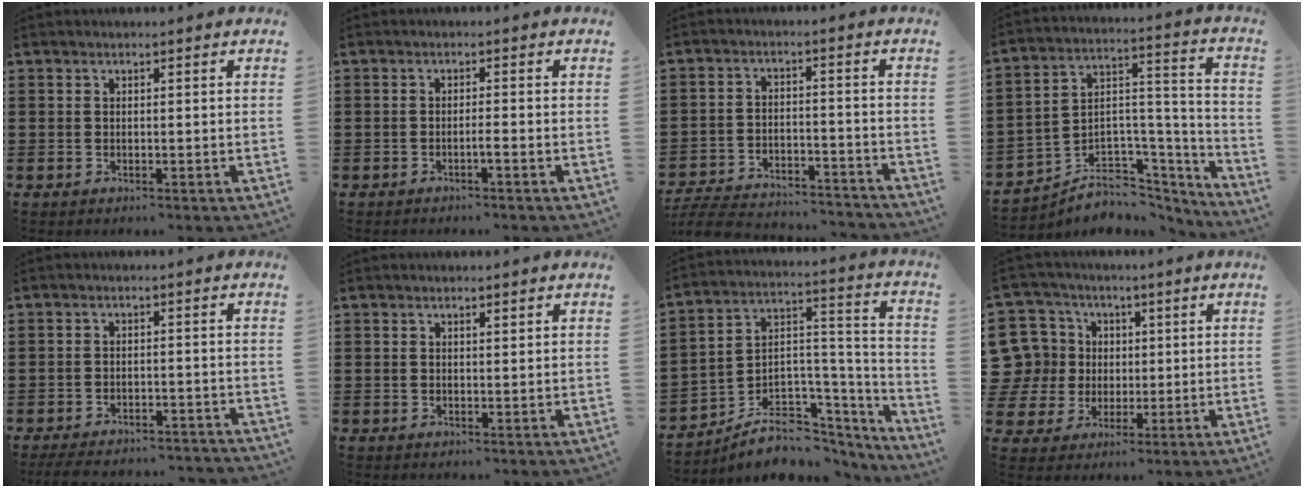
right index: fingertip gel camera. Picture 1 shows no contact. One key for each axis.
{"total": 1.3, "fx": -0.8, "fy": -0.2, "fz": 1.1, "tx": -0.018, "ty": -0.005, "tz": -0.013}
{"total": 6.4, "fx": -6.2, "fy": 0.8, "fz": 1.5, "tx": -0.037, "ty": 0.005, "tz": -0.123}
{"total": 4.4, "fx": -2.5, "fy": 3.6, "fz": 0.1, "tx": -0.016, "ty": -0.013, "tz": -0.045}
{"total": 3.5, "fx": -3.4, "fy": 0.2, "fz": 0.8, "tx": -0.021, "ty": -0.002, "tz": -0.071}
{"total": 0.7, "fx": 0.4, "fy": 0.2, "fz": 0.5, "tx": -0.012, "ty": 0.002, "tz": 0.007}
{"total": 7.2, "fx": -5.0, "fy": 4.7, "fz": 2.1, "tx": -0.043, "ty": 0.002, "tz": -0.085}
{"total": 10.3, "fx": 1.9, "fy": 9.8, "fz": 2.6, "tx": -0.110, "ty": 0.007, "tz": 0.043}